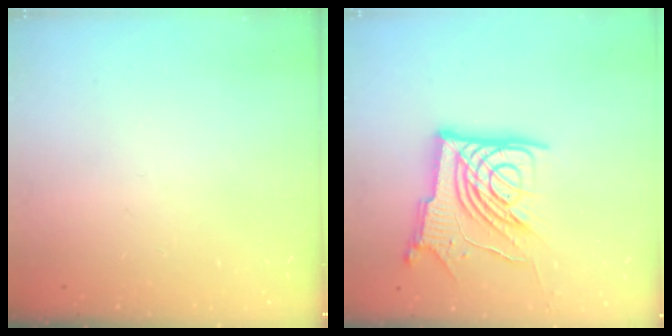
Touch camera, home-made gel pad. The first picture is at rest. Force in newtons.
{"total": 16.7, "press": 16.6, "slide": 2.2}